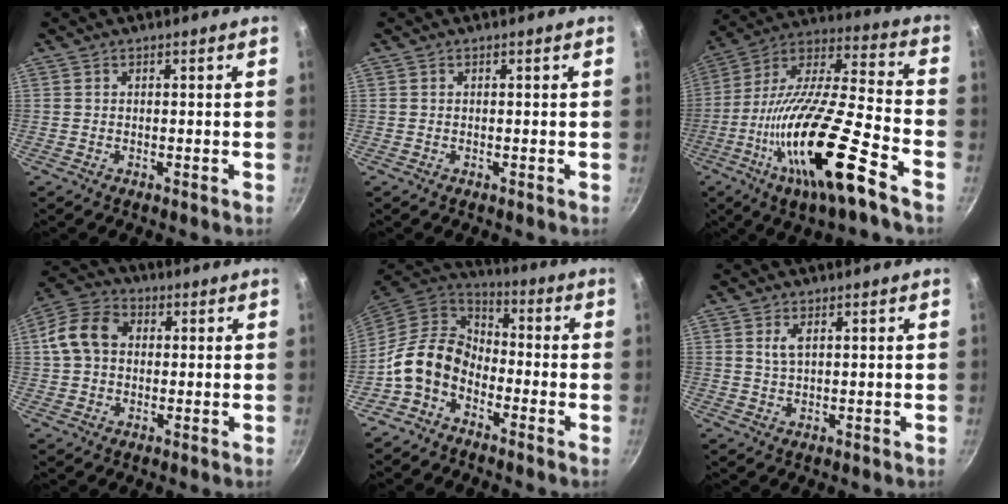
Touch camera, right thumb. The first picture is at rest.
{"total": 0.0}
{"total": 24.7, "force": [-11.1, 5.1, 21.5], "torque": [-0.365, 0.040, -0.211]}
{"total": 9.7, "force": [1.2, 7.5, 6.1], "torque": [-0.095, 0.024, 0.005]}
{"total": 11.6, "force": [-4.3, 8.4, 6.8], "torque": [-0.104, 0.050, -0.107]}
{"total": 2.5, "force": [1.0, 1.1, 2.0], "torque": [-0.038, -0.005, 0.021]}